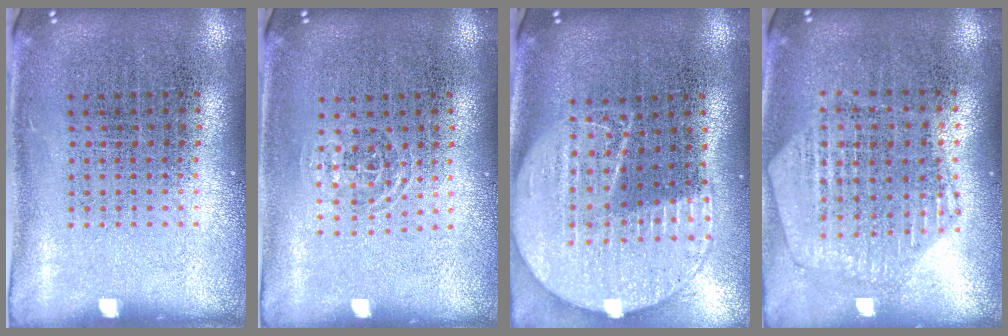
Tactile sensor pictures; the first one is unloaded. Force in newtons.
{"total": 0.8, "press": 0.5, "slide": 0.6}
{"total": 2.2, "press": 1.9, "slide": 1.0}
{"total": 1.1, "press": 1.1, "slide": 0.1}